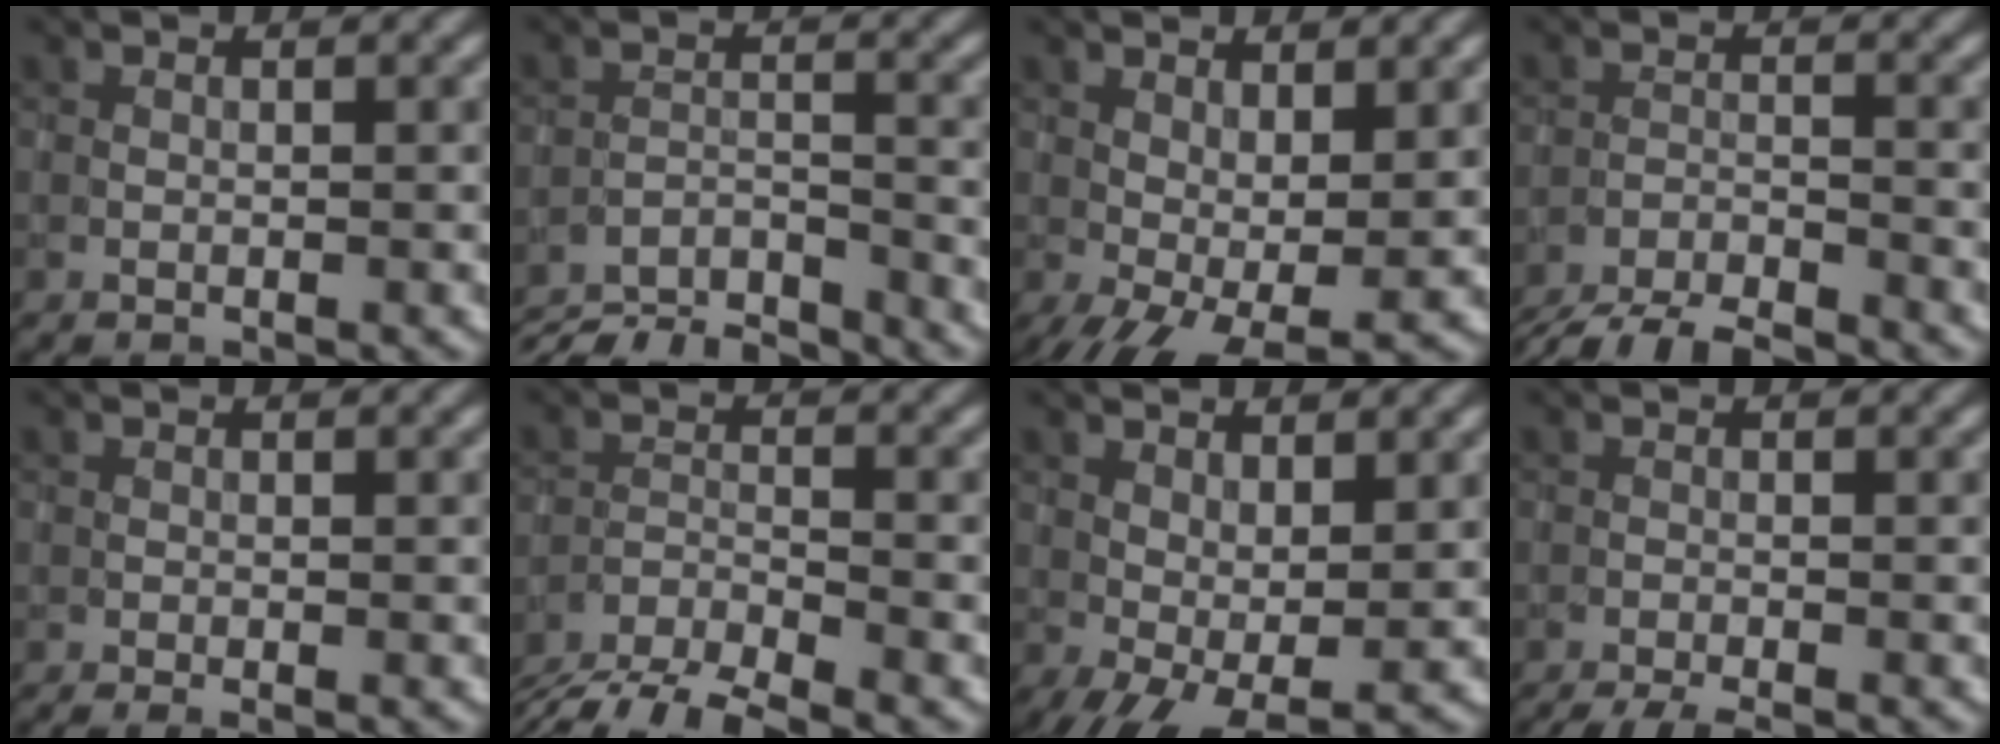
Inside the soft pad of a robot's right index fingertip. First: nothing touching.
{"total": 7.0, "force": [-6.7, 1.1, 1.6], "torque": [-0.026, -0.005, -0.126]}
{"total": 5.2, "force": [-0.8, 2.1, 4.7], "torque": [-0.090, -0.003, -0.009]}
{"total": 6.6, "force": [-6.2, 1.0, 2.0], "torque": [-0.035, -0.013, -0.106]}
{"total": 1.0, "force": [-0.4, 0.3, 0.8], "torque": [-0.007, -0.004, -0.006]}
{"total": 5.8, "force": [-5.1, 1.3, 2.4], "torque": [-0.044, -0.011, -0.097]}
{"total": 3.8, "force": [0.1, 1.6, 3.5], "torque": [-0.067, -0.003, 0.003]}
{"total": 3.2, "force": [-2.8, 0.4, 1.6], "torque": [-0.025, -0.008, -0.050]}